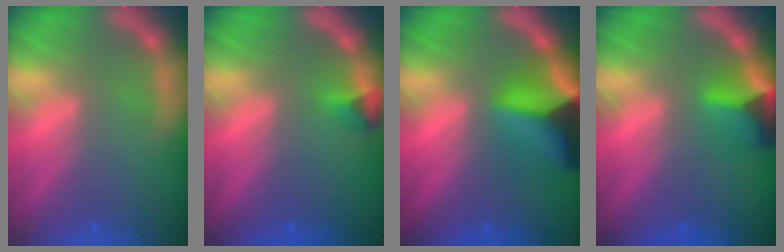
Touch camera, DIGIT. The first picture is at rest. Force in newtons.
{"total": 1.4}
{"total": 9.9}
{"total": 4.5}